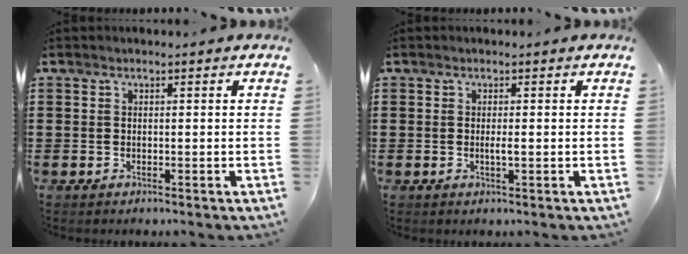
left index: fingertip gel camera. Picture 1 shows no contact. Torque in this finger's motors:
{"motor_torque": [0.39, 0.04, 0.06, 0.04]}